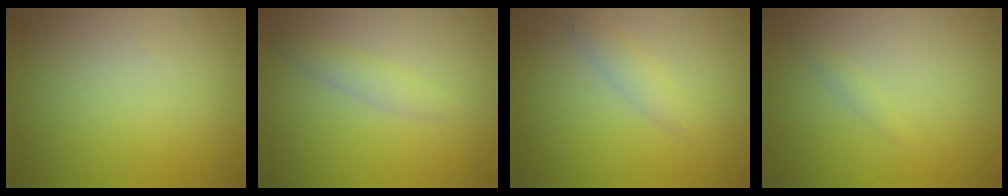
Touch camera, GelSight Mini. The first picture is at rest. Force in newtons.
{"total": 1.3, "press": 1.3, "slide": 0.0}
{"total": 1.3, "press": 1.3, "slide": 0.0}
{"total": 0.5, "press": 0.5, "slide": 0.0}